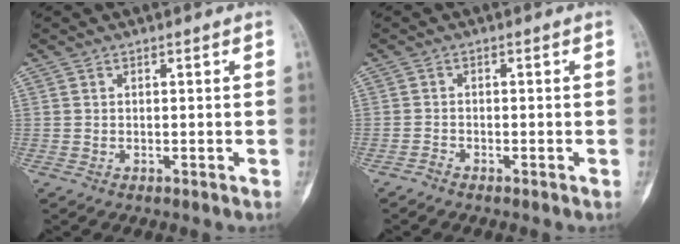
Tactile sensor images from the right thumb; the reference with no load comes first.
{"total": 1.0, "force": [-0.9, 0.2, 0.2], "torque": [-0.007, -0.001, -0.024]}